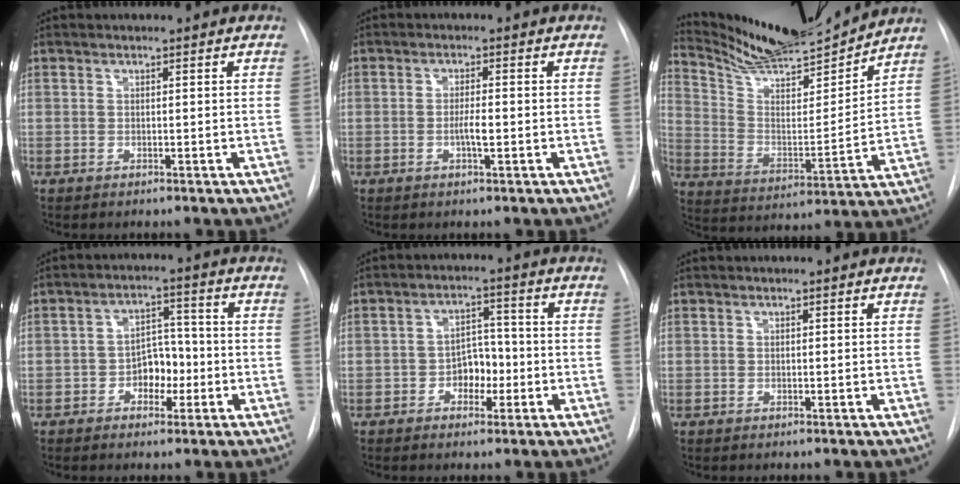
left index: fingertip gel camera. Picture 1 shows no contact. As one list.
[{"total": 2.4, "force": [-0.9, 0.2, 2.2], "torque": [-0.041, -0.003, -0.016]}, {"total": 16.1, "force": [15.4, 0.7, 4.7], "torque": [-0.090, -0.020, 0.258]}, {"total": 5.3, "force": [-2.1, 3.3, 3.6], "torque": [-0.051, 0.014, -0.034]}, {"total": 4.8, "force": [-2.0, 3.1, 3.1], "torque": [-0.044, 0.011, -0.032]}, {"total": 0.0}]